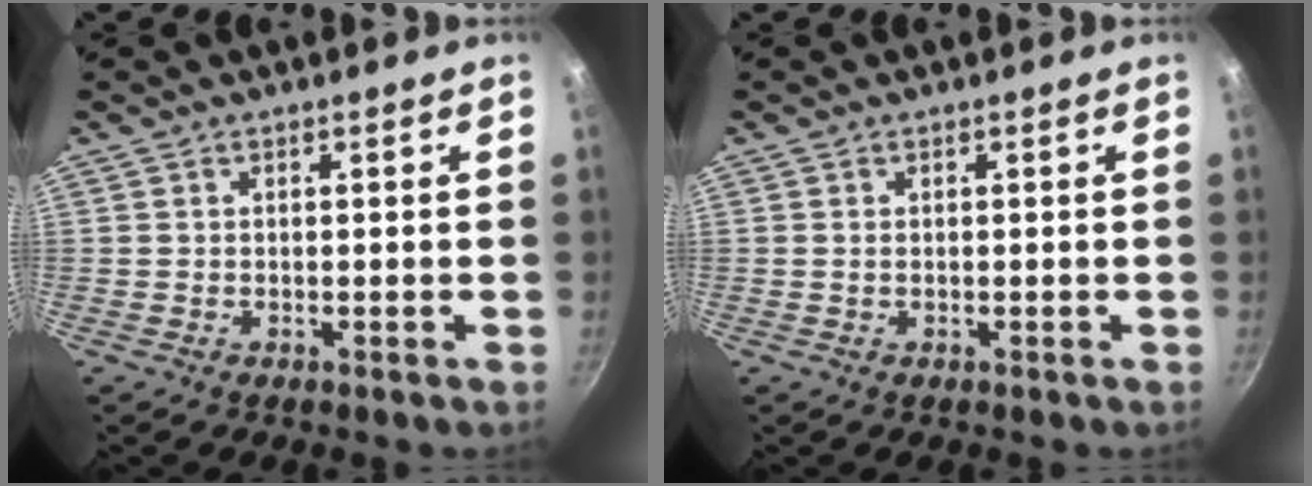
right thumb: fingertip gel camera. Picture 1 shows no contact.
{"total": 0.5, "force": [0.1, 0.3, 0.4], "torque": [-0.008, 0.001, 0.001]}